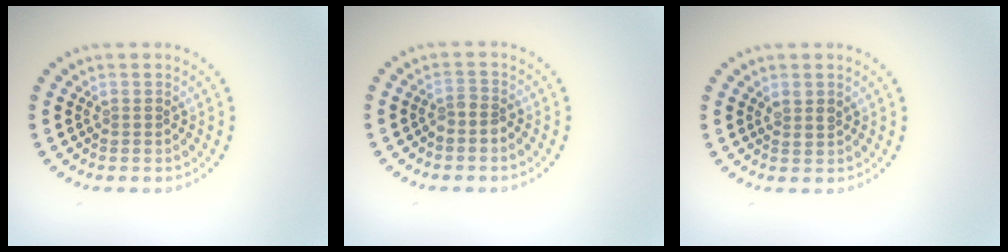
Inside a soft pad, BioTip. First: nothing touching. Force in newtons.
{"total": 1.4, "press": 1.1, "slide": 0.9}
{"total": 1.0, "press": 0.9, "slide": 0.5}